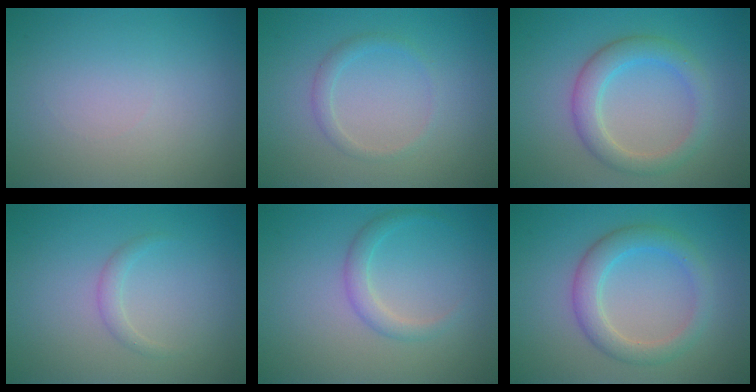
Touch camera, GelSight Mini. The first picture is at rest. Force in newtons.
{"total": 1.3, "press": 1.3, "slide": 0.1}
{"total": 3.6, "press": 3.6, "slide": 0.2}
{"total": 1.1, "press": 1.1, "slide": 0.1}
{"total": 1.8, "press": 1.8, "slide": 0.2}
{"total": 3.5, "press": 3.5, "slide": 0.2}